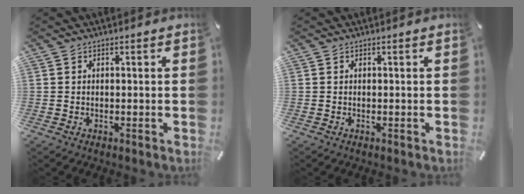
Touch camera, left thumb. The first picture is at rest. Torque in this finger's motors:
{"motor_torque": [0.00, 0.00, -0.05, -0.05, -0.01]}